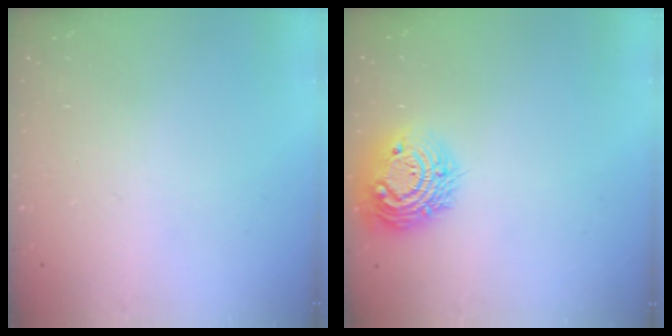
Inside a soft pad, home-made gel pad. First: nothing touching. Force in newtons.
{"total": 14.2, "press": 14.2, "slide": 1.0}